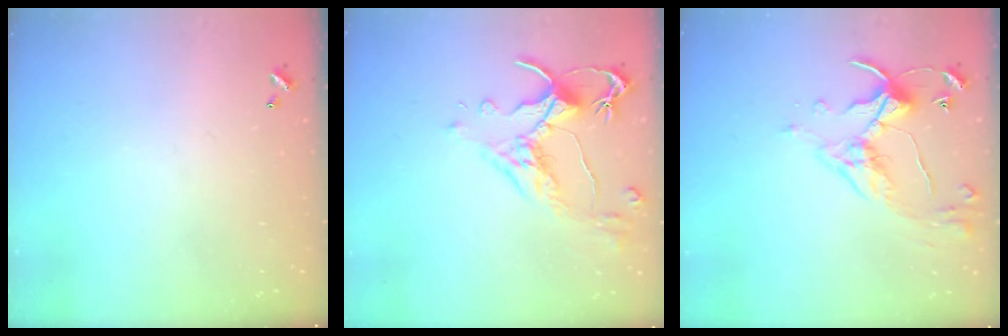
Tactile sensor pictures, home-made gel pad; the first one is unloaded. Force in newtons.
{"total": 2.5, "press": 2.1, "slide": 1.2}
{"total": 5.7, "press": 5.7, "slide": 0.7}